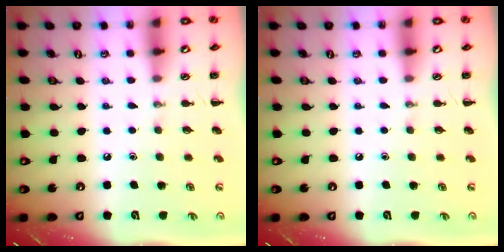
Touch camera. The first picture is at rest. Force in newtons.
{"total": 0.0}